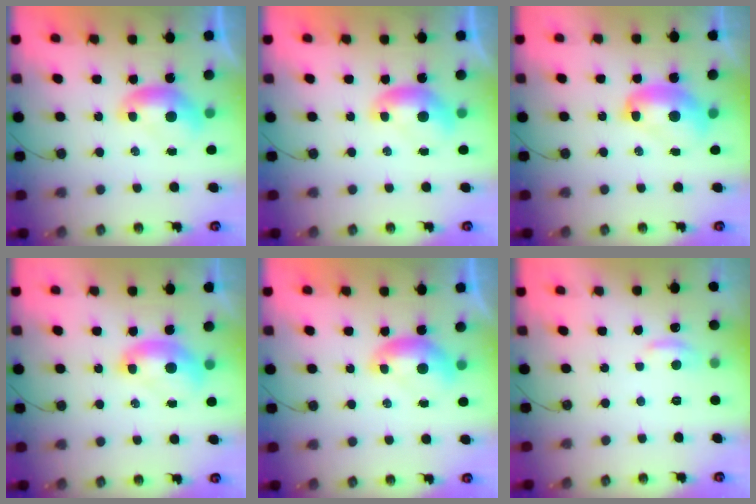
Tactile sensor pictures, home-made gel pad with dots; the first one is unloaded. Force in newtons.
{"total": 0.0}
{"total": 3.7, "press": 3.7, "slide": 0.3}
{"total": 2.0, "press": 2.0, "slide": 0.4}
{"total": 0.0}
{"total": 0.8, "press": 0.1, "slide": 0.8}